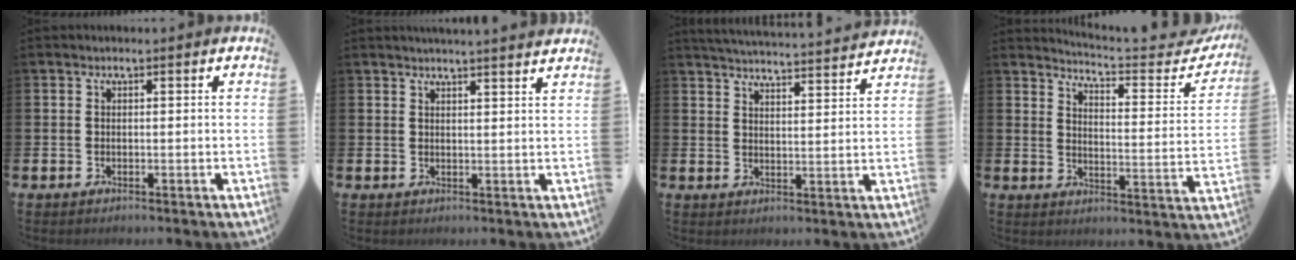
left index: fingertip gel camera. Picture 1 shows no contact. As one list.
[{"total": 2.7, "force": [2.7, -0.5, 0.1], "torque": [0.009, -0.020, 0.045]}, {"total": 4.9, "force": [4.9, -0.3, 0.4], "torque": [-0.015, -0.043, 0.083]}, {"total": 4.5, "force": [4.3, 0.0, 1.5], "torque": [-0.032, -0.048, 0.062]}]